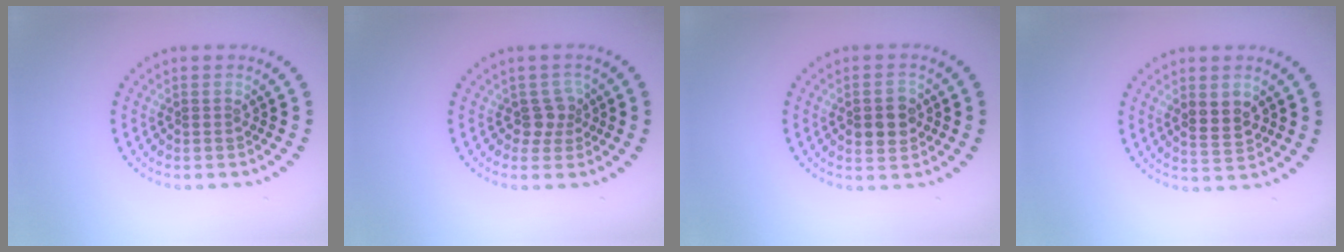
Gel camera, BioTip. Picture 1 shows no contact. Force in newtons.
{"total": 1.8, "press": 1.4, "slide": 1.0}
{"total": 3.1, "press": 3.1, "slide": 0.3}
{"total": 2.7, "press": 2.7, "slide": 0.5}